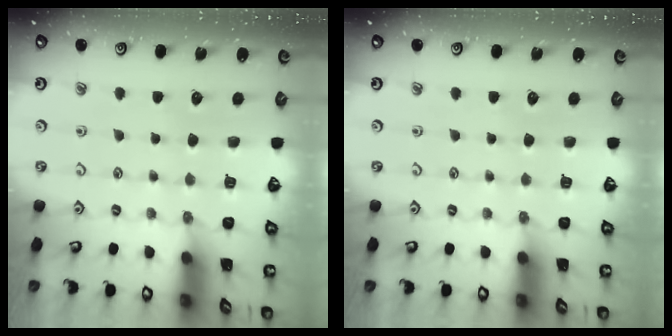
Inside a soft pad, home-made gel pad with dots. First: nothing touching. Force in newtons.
{"total": 0.0}